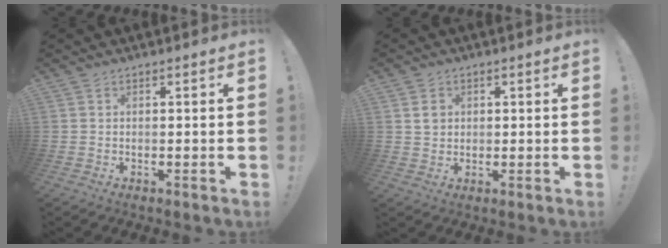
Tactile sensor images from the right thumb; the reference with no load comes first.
{"total": 3.3, "force": [1.2, 2.9, 1.1], "torque": [-0.002, -0.003, 0.018]}